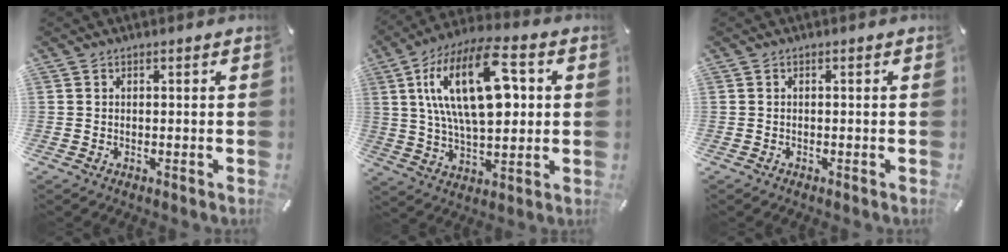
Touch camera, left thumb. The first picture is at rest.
{"total": 21.5, "force": [5.7, 10.7, 17.8], "torque": [-0.337, 0.001, 0.087]}
{"total": 0.0}